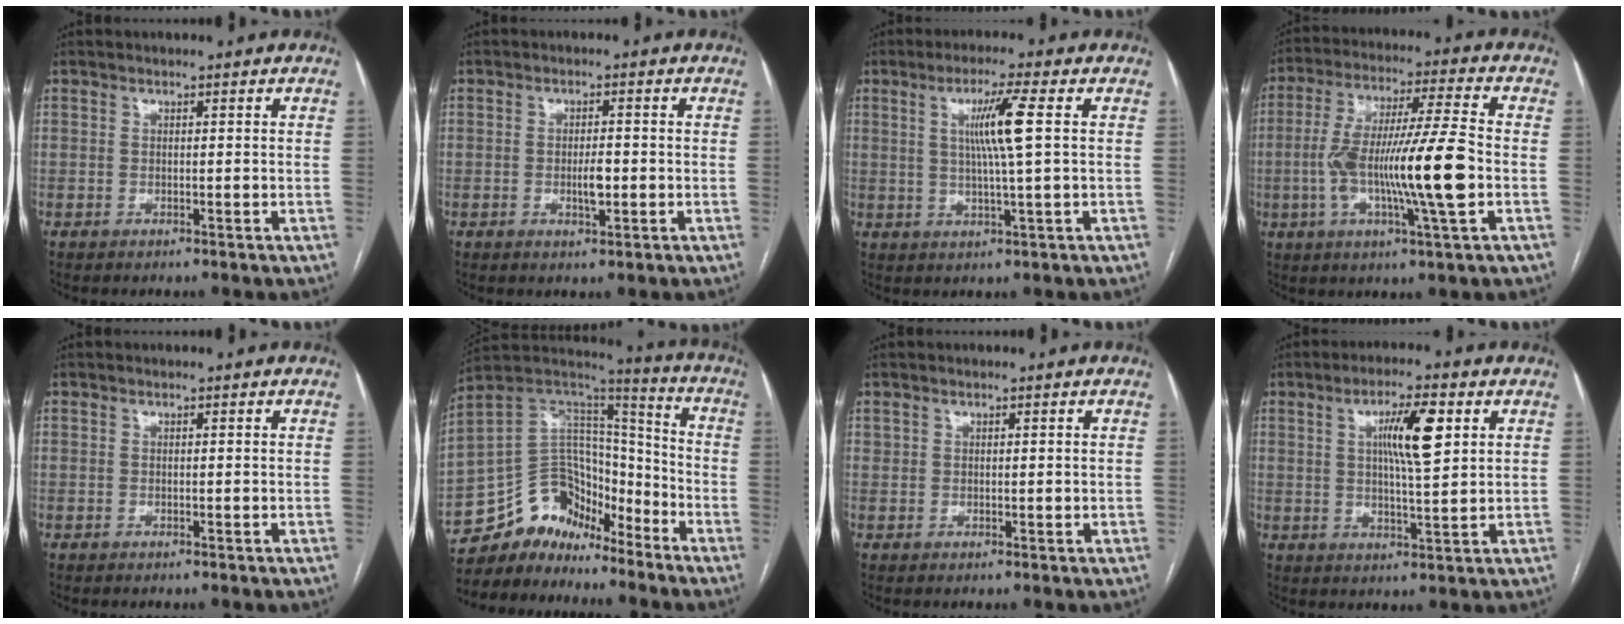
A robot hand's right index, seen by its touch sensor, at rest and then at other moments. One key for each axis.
{"total": 3.0, "fx": -0.5, "fy": 0.8, "fz": 2.8, "tx": -0.051, "ty": -0.001, "tz": -0.006}
{"total": 6.9, "fx": 1.5, "fy": -1.0, "fz": 6.7, "tx": -0.123, "ty": 0.000, "tz": 0.029}
{"total": 15.9, "fx": -2.7, "fy": 0.4, "fz": 15.7, "tx": -0.292, "ty": 0.000, "tz": -0.051}
{"total": 0.0}
{"total": 13.0, "fx": -10.8, "fy": 6.8, "fz": 2.8, "tx": -0.044, "ty": 0.085, "tz": -0.195}
{"total": 0.9, "fx": 0.6, "fy": 0.5, "fz": 0.5, "tx": -0.006, "ty": -0.001, "tz": 0.013}
{"total": 8.2, "fx": 2.6, "fy": 1.1, "fz": 7.7, "tx": -0.133, "ty": 0.006, "tz": 0.044}